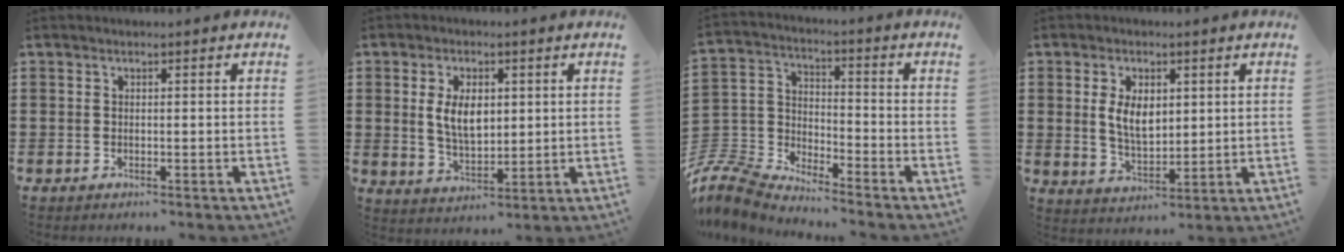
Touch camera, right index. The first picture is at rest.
{"total": 6.3, "force": [1.1, 3.5, 5.1], "torque": [-0.091, 0.006, 0.014]}
{"total": 6.9, "force": [-6.7, 1.3, 1.0], "torque": [-0.064, -0.011, -0.147]}
{"total": 5.9, "force": [1.2, 3.5, 4.6], "torque": [-0.090, 0.009, 0.018]}